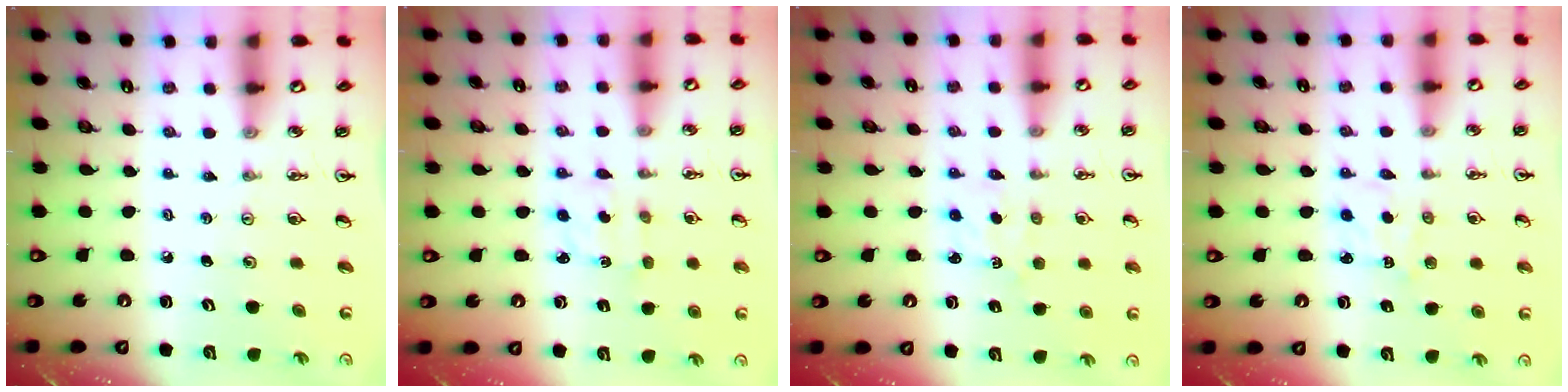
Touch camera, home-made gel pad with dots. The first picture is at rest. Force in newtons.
{"total": 2.2, "press": 2.1, "slide": 0.6}
{"total": 1.5, "press": 1.5, "slide": 0.3}
{"total": 2.9, "press": 2.9, "slide": 0.4}